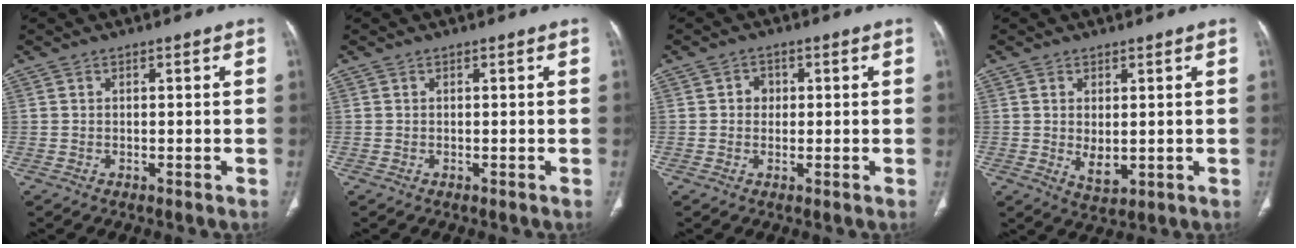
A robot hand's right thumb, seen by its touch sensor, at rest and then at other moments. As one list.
[{"total": 0.0}, {"total": 2.4, "force": [0.3, 2.1, 1.0], "torque": [0.000, 0.005, 0.001]}, {"total": 4.4, "force": [0.0, 2.4, 3.7], "torque": [-0.057, -0.013, 0.011]}]